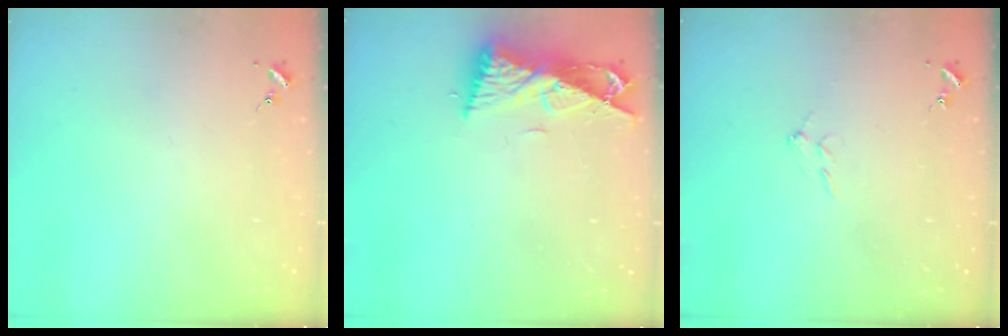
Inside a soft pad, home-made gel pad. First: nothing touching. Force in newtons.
{"total": 9.7, "press": 9.7, "slide": 0.7}
{"total": 5.0, "press": 5.0, "slide": 0.9}